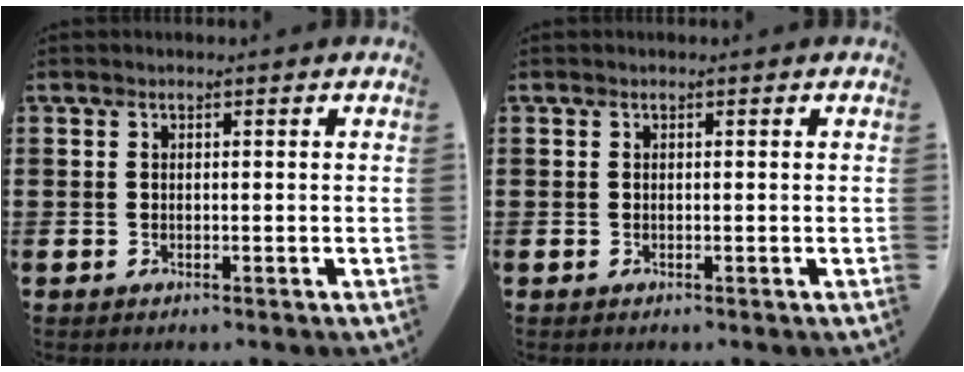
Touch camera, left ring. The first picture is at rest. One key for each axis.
{"total": 0.0}